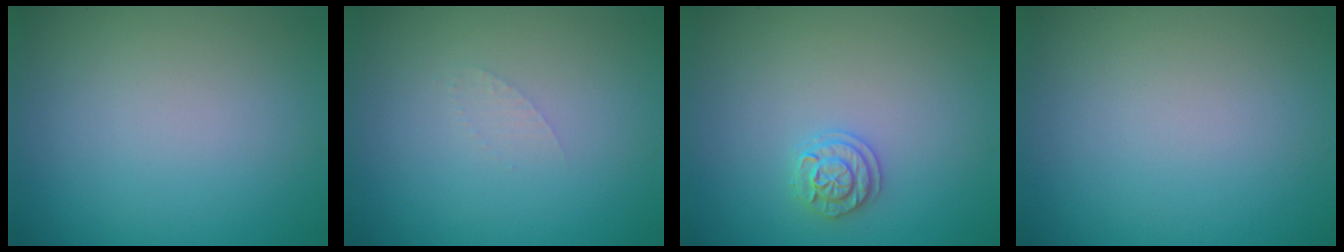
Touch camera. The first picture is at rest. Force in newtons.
{"total": 0.7, "press": 0.7, "slide": 0.1}
{"total": 1.8, "press": 1.8, "slide": 0.5}
{"total": 0.0}